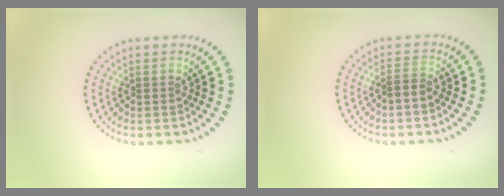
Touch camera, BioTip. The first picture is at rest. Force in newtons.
{"total": 1.2, "press": 1.0, "slide": 0.6}